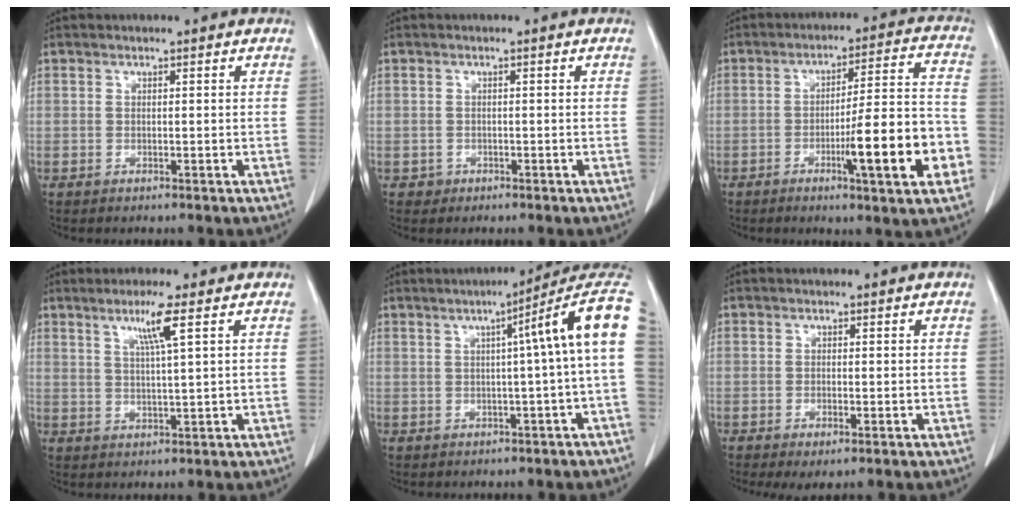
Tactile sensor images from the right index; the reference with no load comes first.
{"total": 1.2, "force": [-0.4, 1.1, -0.2], "torque": [0.004, 0.006, -0.005]}
{"total": 14.6, "force": [-5.0, 0.7, 13.7], "torque": [-0.198, 0.001, -0.073]}
{"total": 4.8, "force": [2.3, -0.9, 4.1], "torque": [-0.079, -0.005, 0.045]}
{"total": 10.1, "force": [1.9, -1.0, 9.9], "torque": [-0.114, 0.034, 0.015]}
{"total": 2.3, "force": [-0.9, 0.6, 2.0], "torque": [-0.032, -0.005, -0.007]}